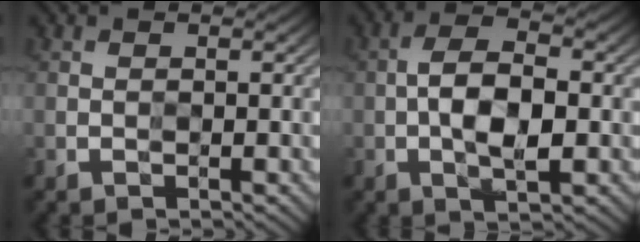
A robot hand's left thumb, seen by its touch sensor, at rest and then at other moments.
{"total": 6.8, "force": [-1.0, 3.1, 5.9], "torque": [-0.115, 0.003, -0.021]}